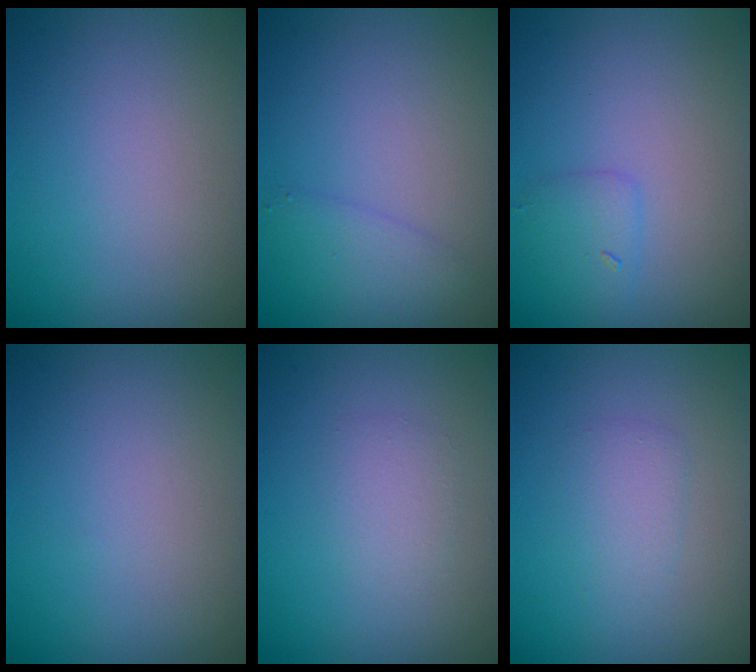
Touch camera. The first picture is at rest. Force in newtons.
{"total": 1.8, "press": 1.8, "slide": 0.1}
{"total": 1.5, "press": 1.5, "slide": 0.1}
{"total": 0.0}
{"total": 1.5, "press": 1.5, "slide": 0.1}
{"total": 1.5, "press": 1.5, "slide": 0.1}